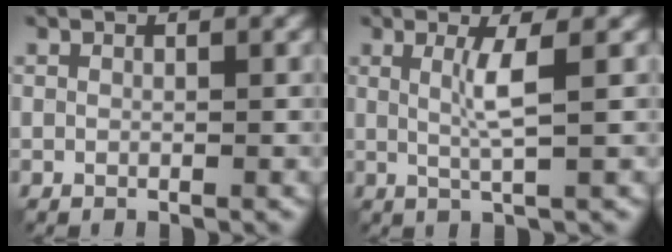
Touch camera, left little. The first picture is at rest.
{"total": 2.7, "force": [0.2, 0.2, 2.7], "torque": [-0.054, -0.004, 0.006]}